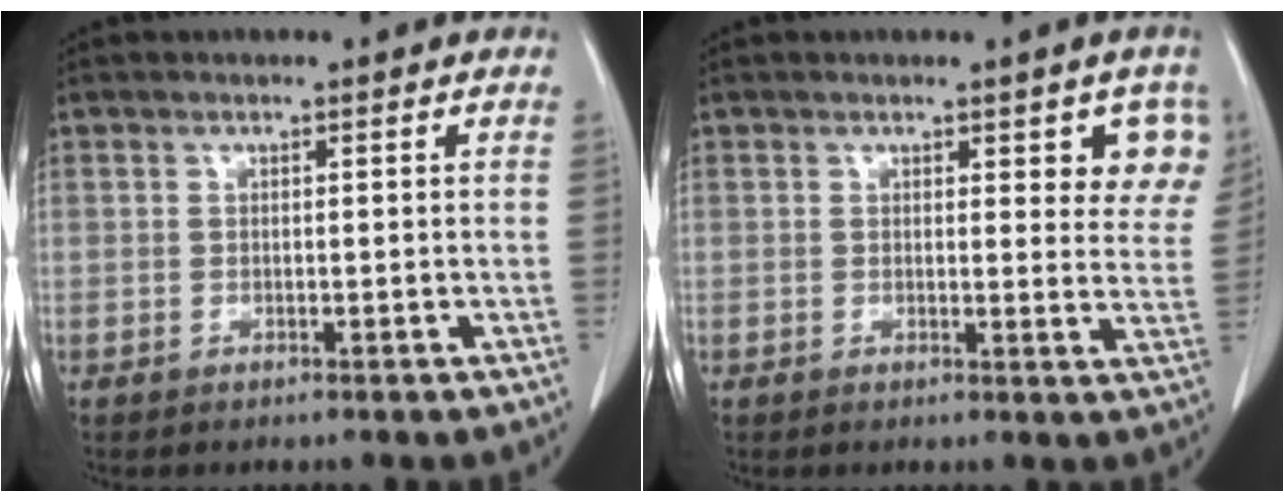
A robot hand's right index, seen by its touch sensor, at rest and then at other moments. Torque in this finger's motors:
{"motor_torque": [0.14, 0.10, 0.03, 0.02]}